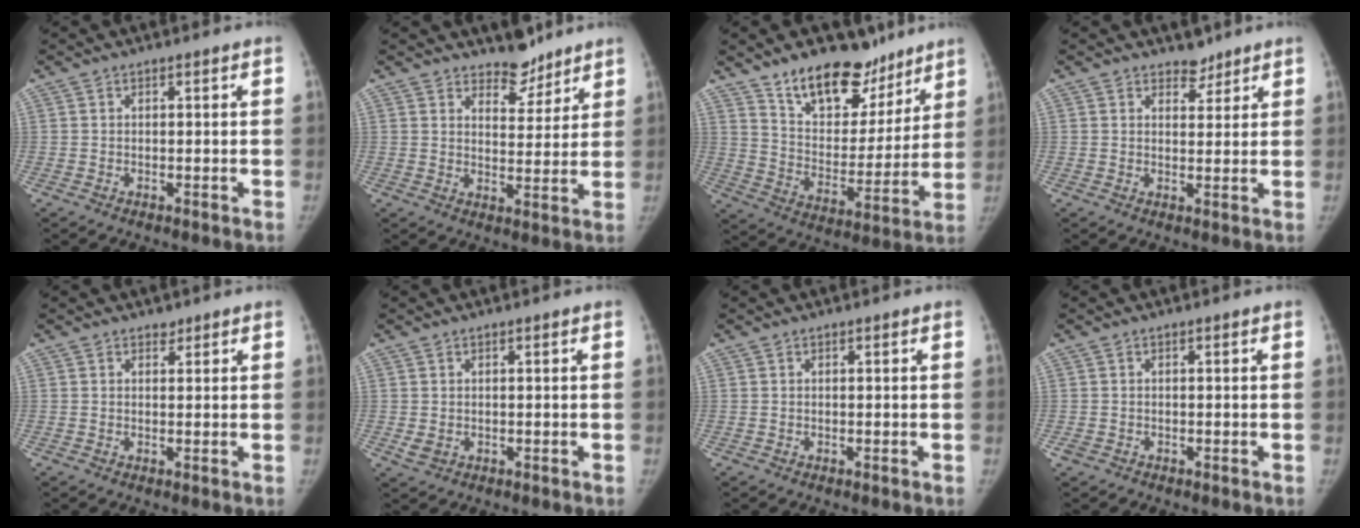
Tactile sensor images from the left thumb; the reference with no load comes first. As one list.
[{"total": 6.1, "force": [5.2, 2.8, 1.5], "torque": [0.010, -0.042, 0.085]}, {"total": 18.4, "force": [13.3, 9.7, 8.3], "torque": [-0.067, -0.087, 0.216]}, {"total": 2.8, "force": [2.4, 1.5, 0.3], "torque": [0.016, -0.017, 0.033]}, {"total": 1.0, "force": [0.8, 0.6, 0.1], "torque": [0.009, -0.006, 0.009]}, {"total": 1.8, "force": [0.0, 1.4, 1.0], "torque": [-0.019, -0.004, 0.006]}, {"total": 0.0}, {"total": 0.9, "force": [-0.6, 0.7, 0.2], "torque": [-0.008, 0.001, -0.011]}]